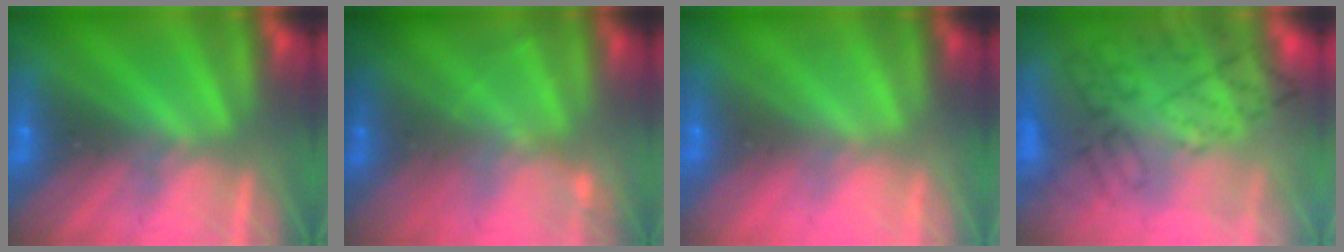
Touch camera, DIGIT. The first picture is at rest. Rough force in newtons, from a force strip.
{"total": 2.3}
{"total": 2.0}
{"total": 11.0}